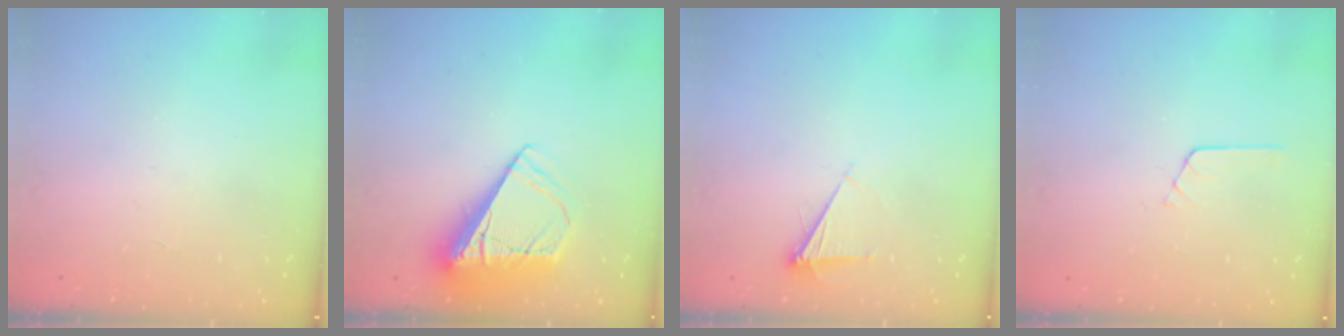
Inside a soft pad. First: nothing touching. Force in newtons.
{"total": 11.2, "press": 11.1, "slide": 1.4}
{"total": 5.4, "press": 5.4, "slide": 0.7}
{"total": 4.9, "press": 4.9, "slide": 0.4}